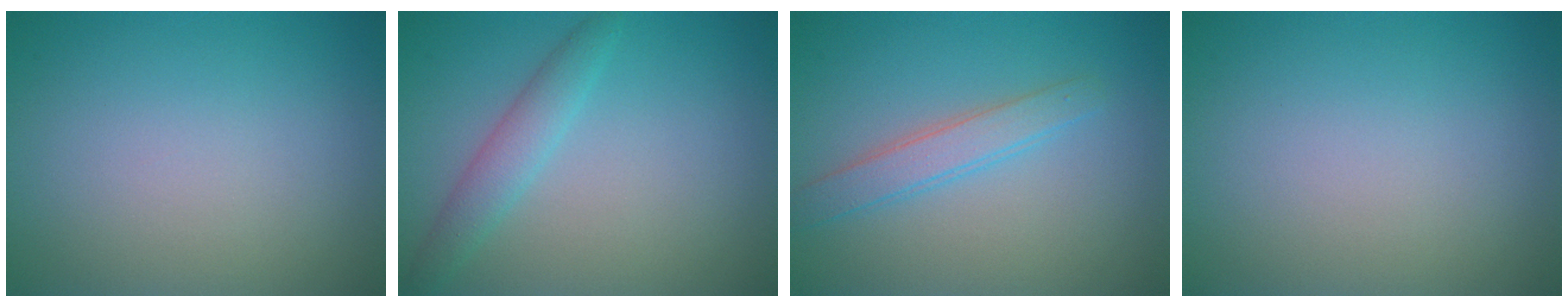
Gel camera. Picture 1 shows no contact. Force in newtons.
{"total": 2.4, "press": 2.4, "slide": 0.0}
{"total": 2.4, "press": 2.4, "slide": 0.1}
{"total": 0.0}